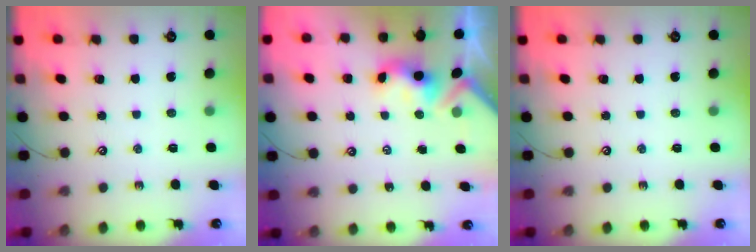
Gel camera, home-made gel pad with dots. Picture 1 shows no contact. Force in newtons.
{"total": 3.5, "press": 3.5, "slide": 0.4}
{"total": 0.0}